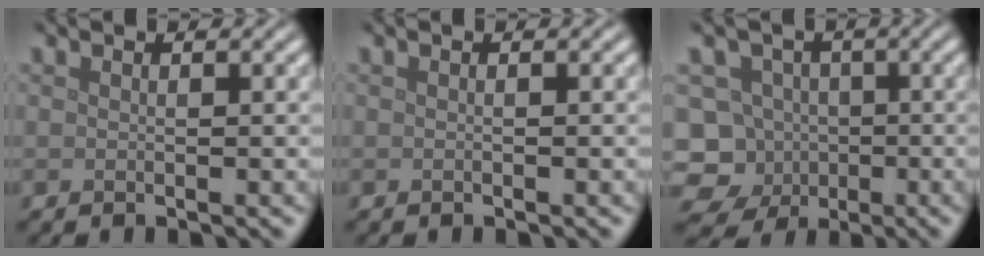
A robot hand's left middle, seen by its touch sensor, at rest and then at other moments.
{"total": 0.0}
{"total": 10.0, "force": [-4.7, 8.4, 2.5], "torque": [-0.038, -0.009, -0.095]}